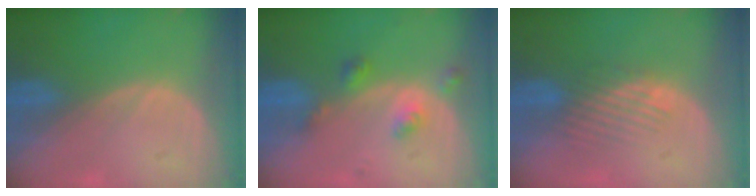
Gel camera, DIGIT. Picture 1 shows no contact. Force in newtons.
{"total": 4.4, "press": 3.9, "slide": 1.9}
{"total": 4.1, "press": 3.6, "slide": 1.9}